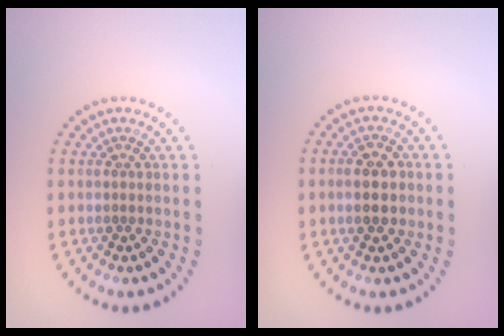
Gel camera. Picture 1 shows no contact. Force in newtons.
{"total": 2.5, "press": 2.5, "slide": 0.1}